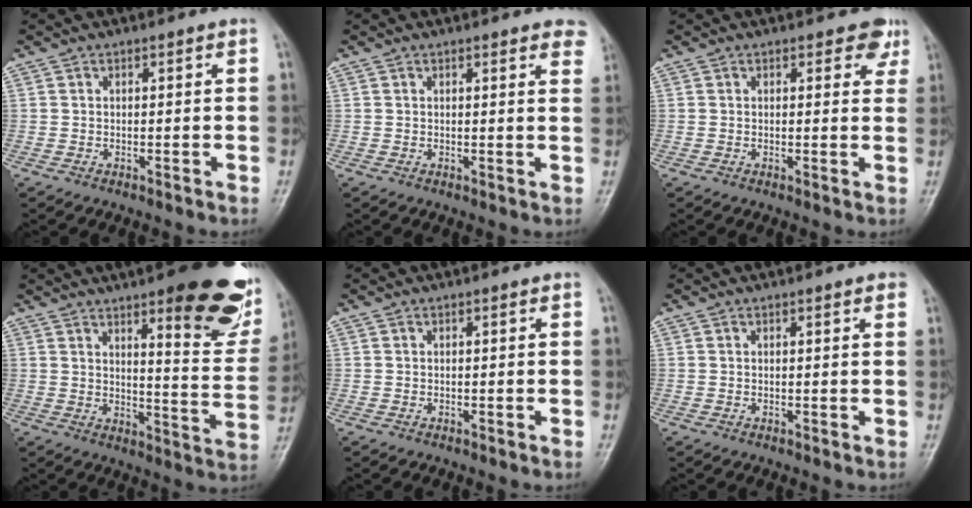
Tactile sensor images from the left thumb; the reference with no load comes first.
{"total": 5.3, "force": [4.1, 1.5, 2.9], "torque": [-0.014, -0.009, 0.034]}
{"total": 3.3, "force": [2.1, 1.9, 1.6], "torque": [0.011, -0.008, 0.019]}
{"total": 22.2, "force": [13.1, 6.0, 16.8], "torque": [-0.178, -0.073, 0.171]}
{"total": 0.0}
{"total": 1.5, "force": [1.0, 0.3, 1.1], "torque": [-0.012, 0.000, 0.009]}